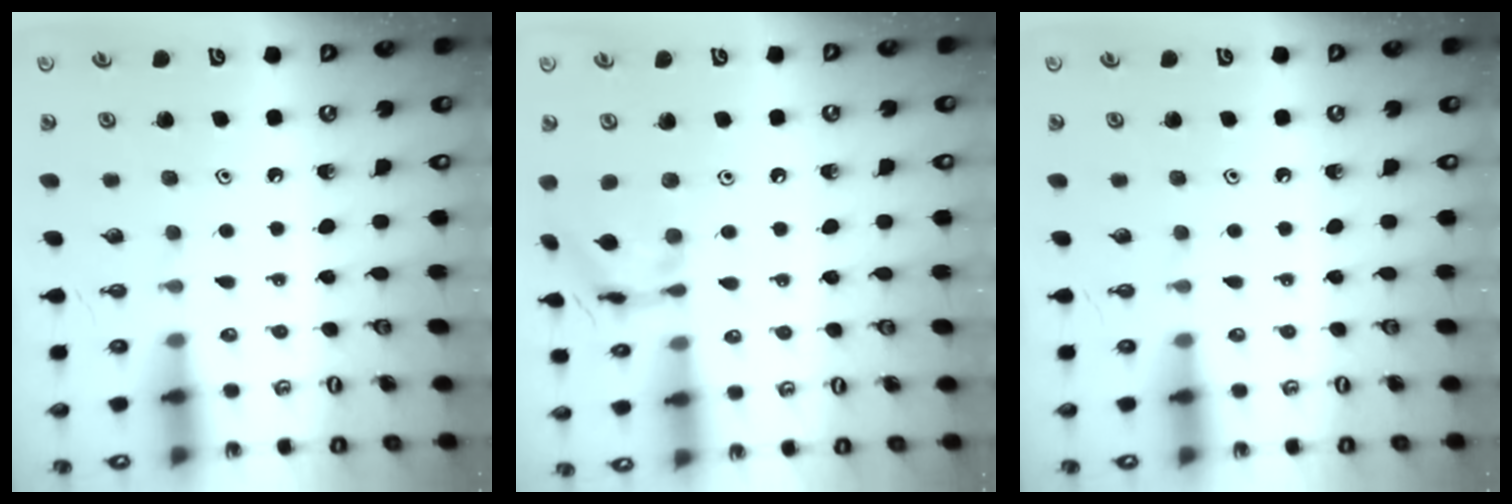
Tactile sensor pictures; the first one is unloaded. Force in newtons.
{"total": 11.0, "press": 11.0, "slide": 0.9}
{"total": 0.0}